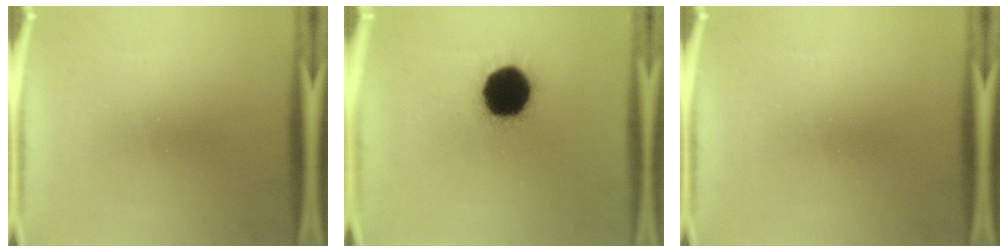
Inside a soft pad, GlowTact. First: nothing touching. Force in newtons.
{"total": 18.4}
{"total": 0.0}